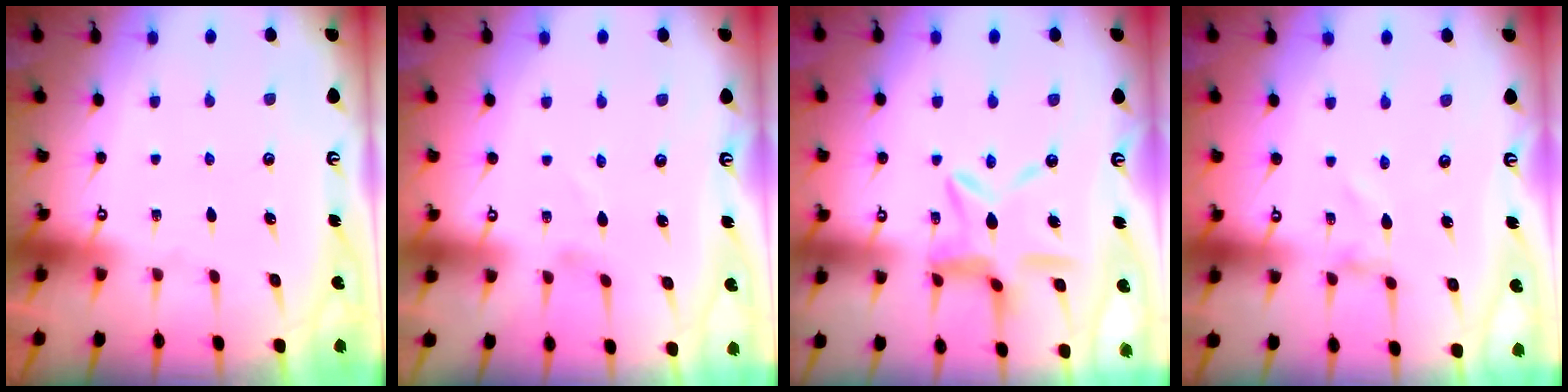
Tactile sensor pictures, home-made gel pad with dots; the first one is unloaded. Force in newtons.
{"total": 1.0, "press": 1.0, "slide": 0.1}
{"total": 13.7, "press": 13.7, "slide": 1.2}
{"total": 0.9, "press": 0.9, "slide": 0.1}